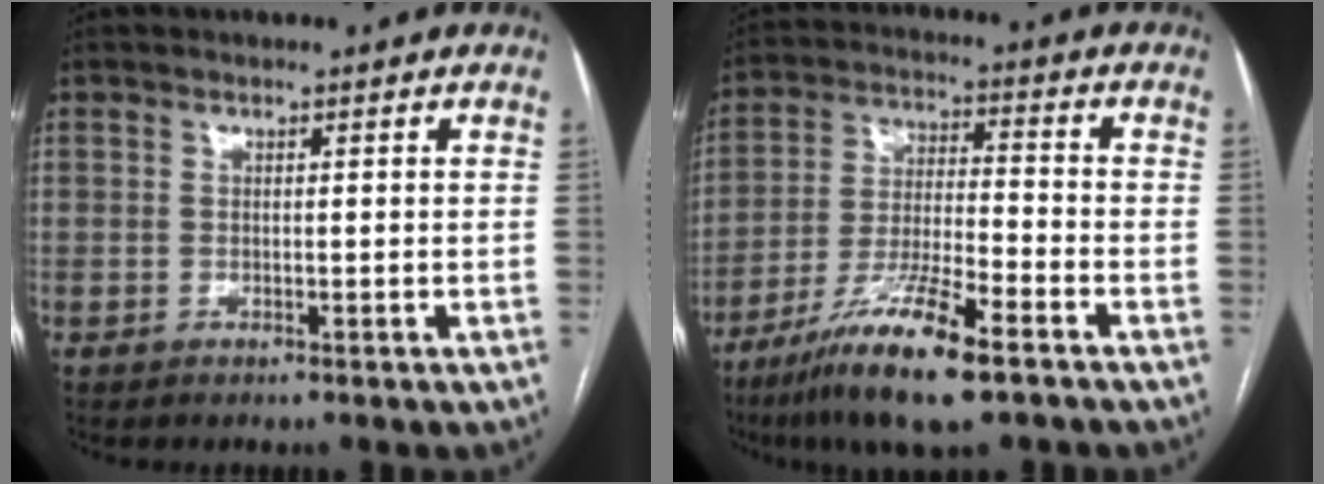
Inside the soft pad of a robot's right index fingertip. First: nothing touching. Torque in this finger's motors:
{"motor_torque": [1.04, -0.95, 0.78, 0.20]}